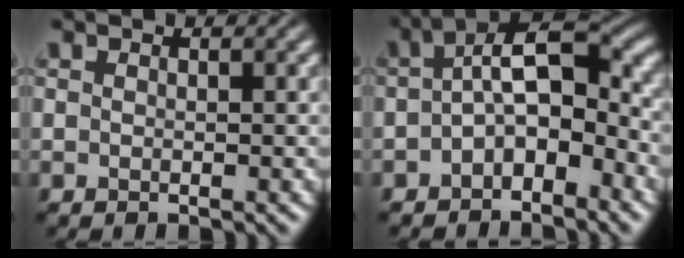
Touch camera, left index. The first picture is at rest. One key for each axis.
{"total": 6.5, "fx": -1.2, "fy": 3.3, "fz": 5.6, "tx": -0.083, "ty": 0.018, "tz": -0.029}